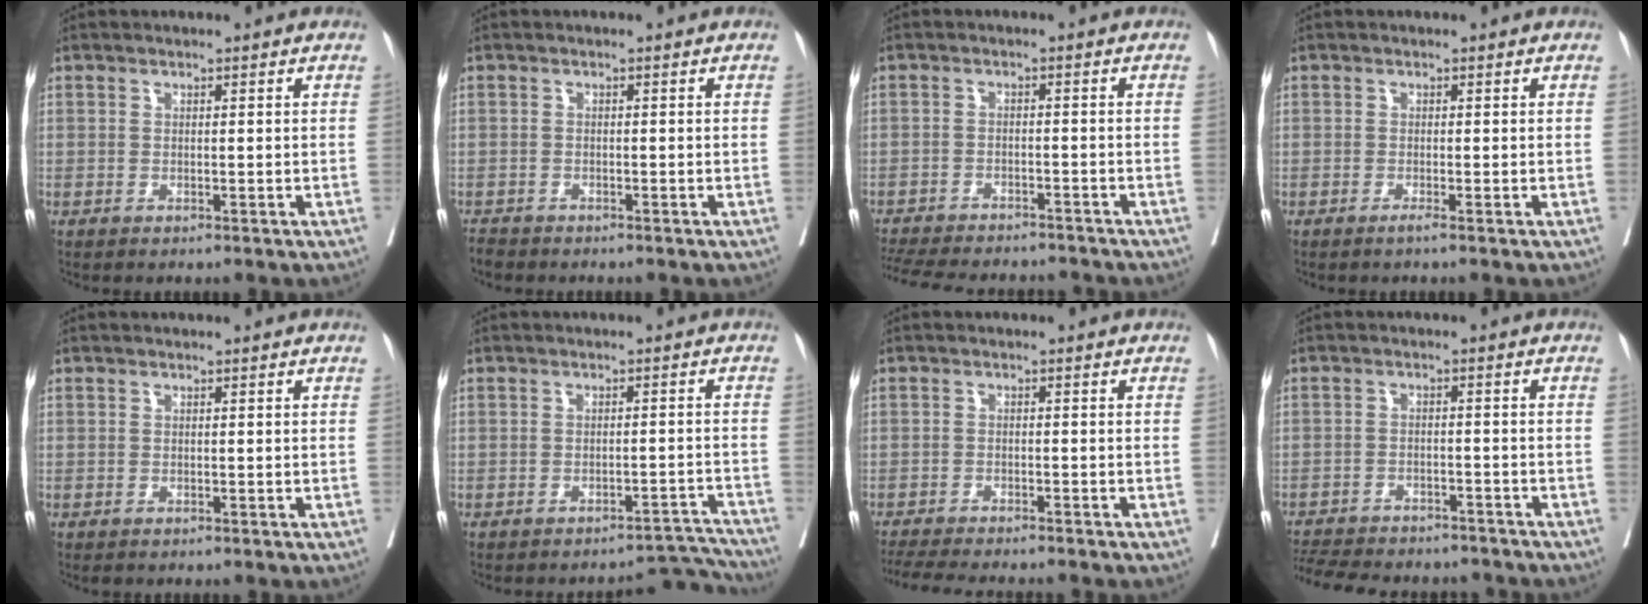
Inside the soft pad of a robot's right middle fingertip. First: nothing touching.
{"total": 1.8, "force": [-1.7, 0.6, 0.2], "torque": [-0.006, -0.005, -0.028]}
{"total": 16.4, "force": [-14.8, 4.0, 6.0], "torque": [-0.150, -0.018, -0.203]}
{"total": 0.6, "force": [-0.4, -0.2, 0.4], "torque": [-0.005, 0.000, -0.009]}
{"total": 0.0}
{"total": 5.9, "force": [-5.8, -0.1, -1.0], "torque": [0.035, 0.024, -0.068]}
{"total": 11.0, "force": [-10.0, 0.9, 4.6], "torque": [-0.062, -0.016, -0.140]}
{"total": 16.2, "force": [-14.5, 4.8, 5.4], "torque": [-0.137, -0.007, -0.198]}